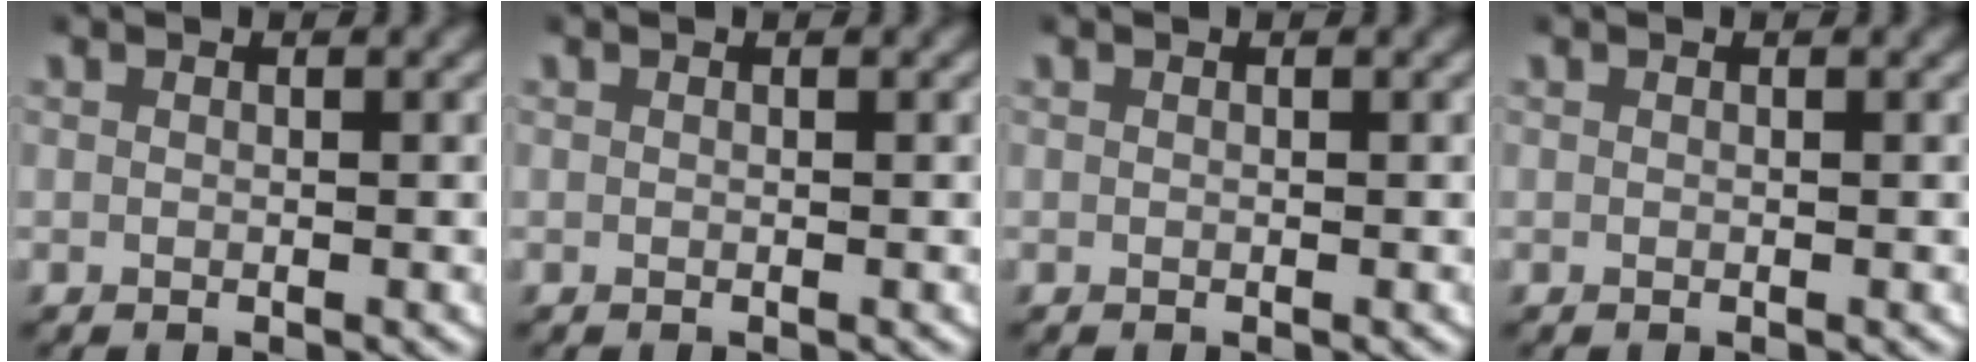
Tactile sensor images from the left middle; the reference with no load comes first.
{"total": 0.0}
{"total": 0.0}
{"total": 0.0}